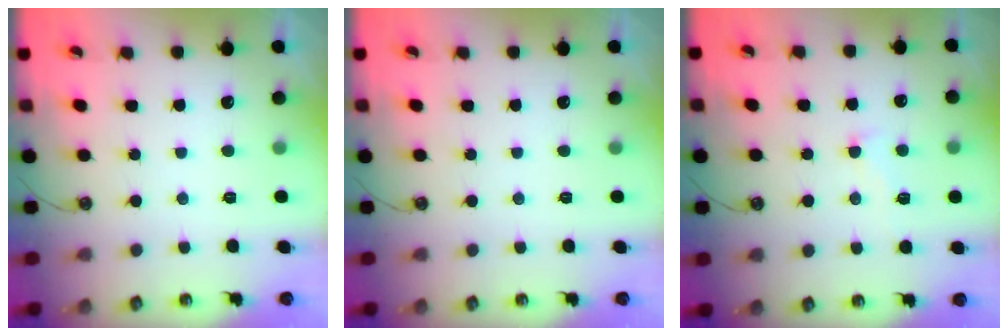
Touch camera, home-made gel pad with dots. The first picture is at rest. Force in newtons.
{"total": 0.0}
{"total": 1.5, "press": 0.9, "slide": 1.2}